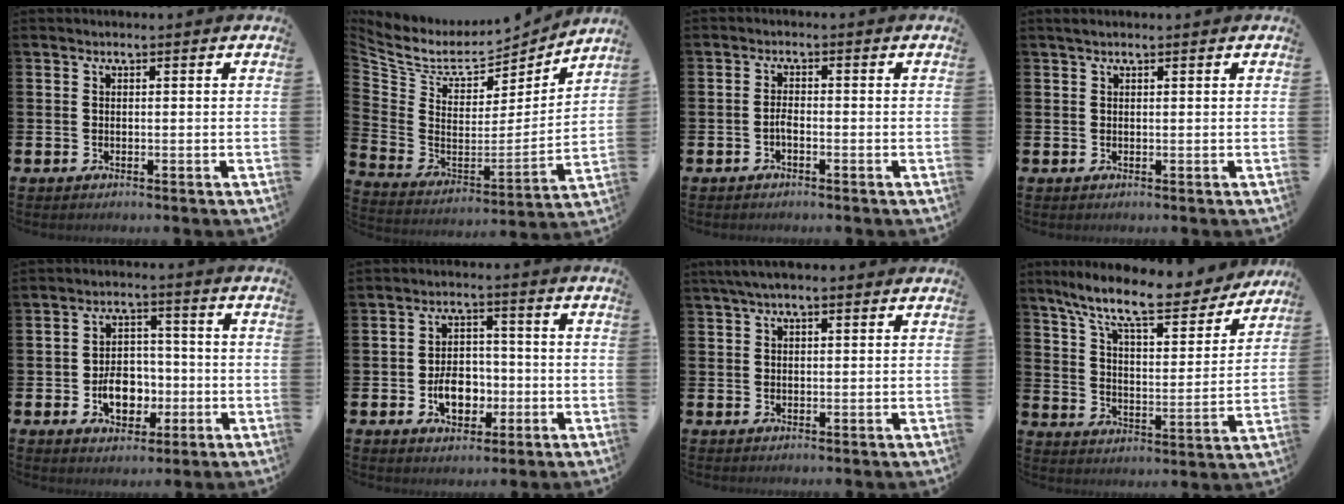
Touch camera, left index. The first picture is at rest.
{"total": 7.8, "force": [6.7, 3.1, 2.3], "torque": [-0.090, -0.052, 0.114]}
{"total": 1.4, "force": [-0.9, 0.4, 1.0], "torque": [-0.017, -0.001, -0.019]}
{"total": 0.9, "force": [0.8, 0.1, 0.4], "torque": [-0.004, 0.001, 0.013]}
{"total": 6.2, "force": [-1.8, 4.5, 3.8], "torque": [-0.052, 0.006, -0.038]}
{"total": 5.7, "force": [-1.7, 4.1, 3.7], "torque": [-0.049, 0.003, -0.036]}
{"total": 3.0, "force": [2.2, 1.0, 1.9], "torque": [-0.036, 0.007, 0.038]}
{"total": 11.4, "force": [9.8, 2.2, 5.3], "torque": [-0.128, -0.059, 0.164]}